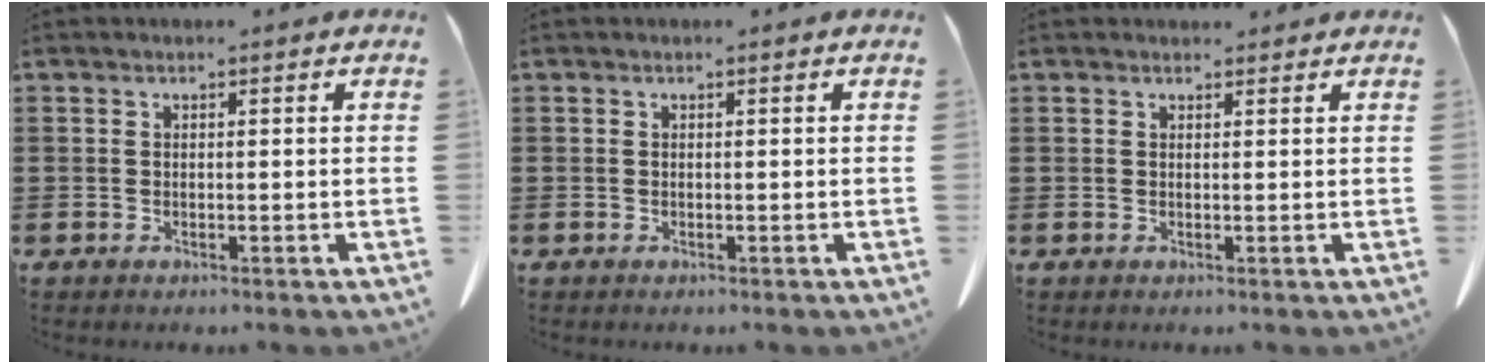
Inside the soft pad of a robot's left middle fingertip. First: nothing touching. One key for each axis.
{"total": 0.0}
{"total": 0.9, "fx": 0.8, "fy": 0.3, "fz": 0.1, "tx": 0.003, "ty": -0.002, "tz": 0.014}